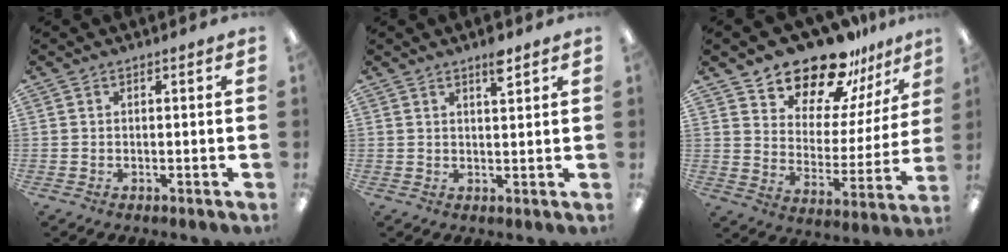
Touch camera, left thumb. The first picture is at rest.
{"total": 4.1, "force": [2.9, 1.0, 2.6], "torque": [-0.035, -0.012, 0.046]}
{"total": 17.4, "force": [15.3, 6.7, 4.8], "torque": [-0.084, -0.131, 0.273]}